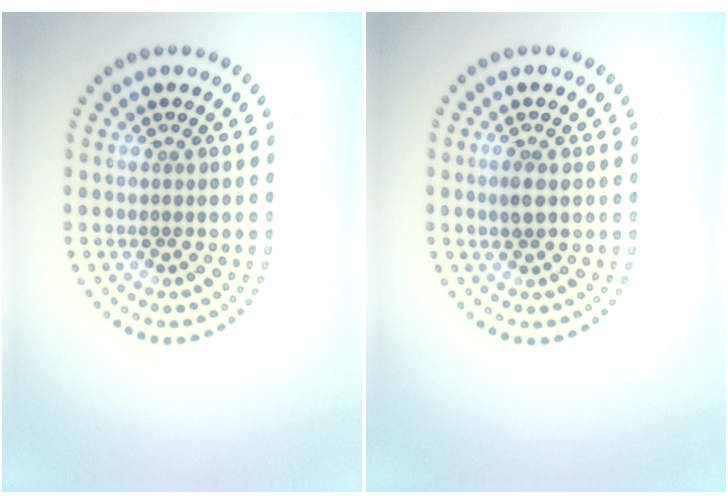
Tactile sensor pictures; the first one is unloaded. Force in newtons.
{"total": 1.3, "press": 1.3, "slide": 0.3}